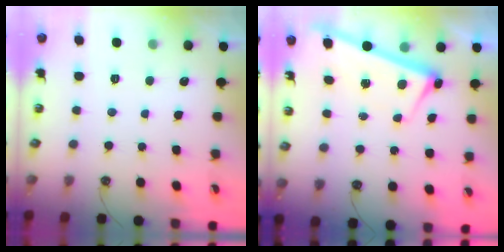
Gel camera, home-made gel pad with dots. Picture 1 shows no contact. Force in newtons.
{"total": 2.3, "press": 2.3, "slide": 0.5}